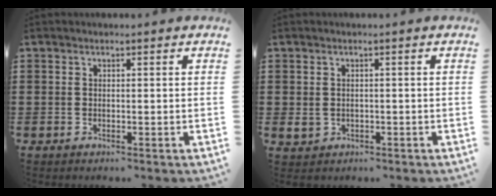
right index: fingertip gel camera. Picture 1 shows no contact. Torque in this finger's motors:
{"motor_torque": [-0.93, 1.20, -0.55, -0.09]}